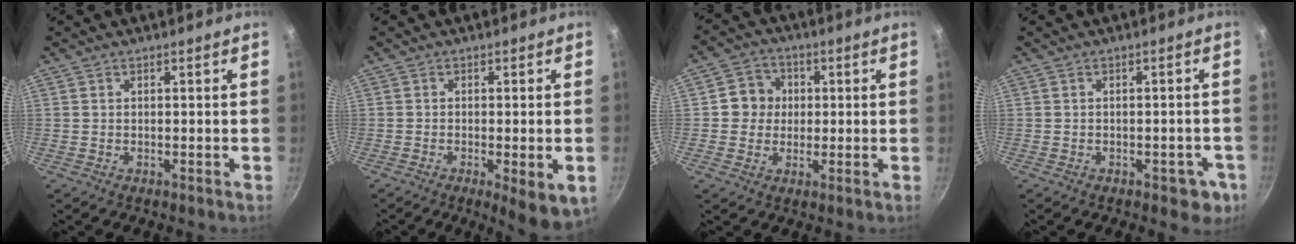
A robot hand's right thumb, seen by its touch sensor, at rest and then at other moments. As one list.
[{"total": 7.5, "force": [-2.7, 1.8, 6.7], "torque": [-0.092, -0.012, -0.037]}, {"total": 6.7, "force": [0.4, 6.3, 2.3], "torque": [-0.005, 0.009, -0.002]}, {"total": 4.2, "force": [-2.3, 2.2, 2.8], "torque": [-0.013, 0.014, -0.024]}]